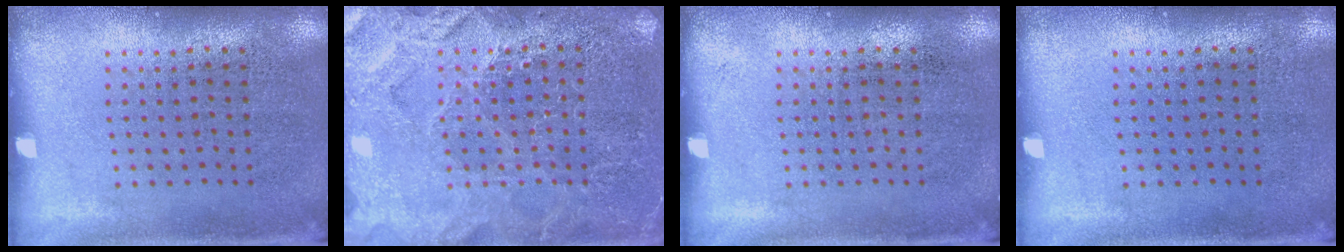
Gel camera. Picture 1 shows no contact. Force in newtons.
{"total": 3.4, "press": 3.4, "slide": 0.6}
{"total": 0.0}
{"total": 0.0}